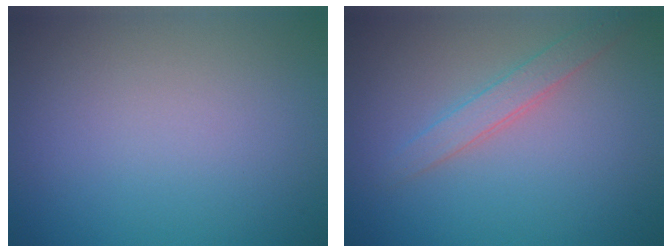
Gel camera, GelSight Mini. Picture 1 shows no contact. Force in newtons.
{"total": 2.0, "press": 2.0, "slide": 0.1}